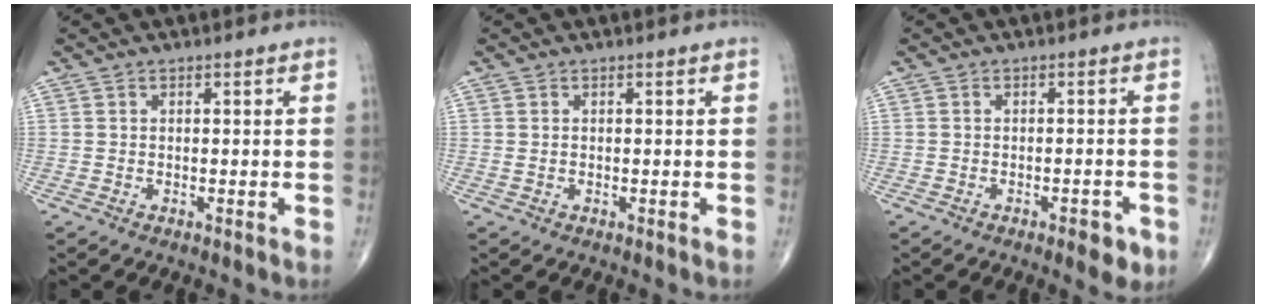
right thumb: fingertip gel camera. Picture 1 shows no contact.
{"total": 0.5, "force": [0.0, 0.4, 0.3], "torque": [-0.009, 0.004, 0.002]}
{"total": 3.9, "force": [-2.0, 1.5, 3.0], "torque": [-0.030, 0.003, -0.023]}